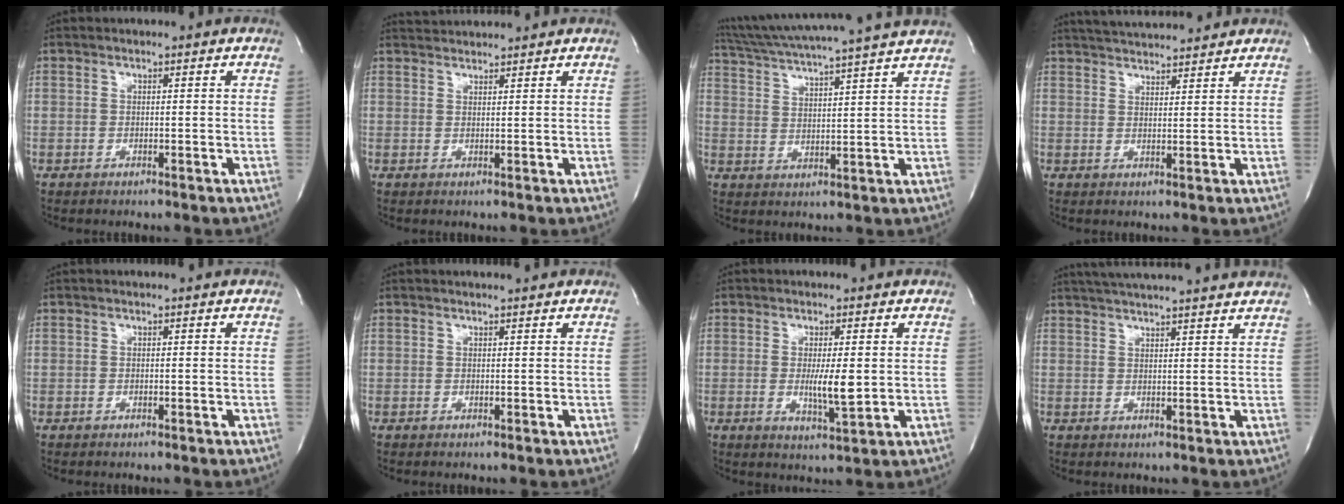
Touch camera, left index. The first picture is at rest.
{"total": 3.8, "force": [3.8, -0.1, 0.2], "torque": [-0.009, 0.026, 0.063]}
{"total": 17.9, "force": [16.0, -1.5, 7.9], "torque": [-0.148, -0.005, 0.233]}
{"total": 10.0, "force": [9.4, 1.1, 3.2], "torque": [-0.061, 0.021, 0.140]}
{"total": 0.0}
{"total": 1.2, "force": [1.2, -0.2, 0.2], "torque": [-0.006, 0.000, 0.018]}
{"total": 4.7, "force": [0.0, 0.6, 4.6], "torque": [-0.083, -0.014, 0.002]}
{"total": 15.7, "force": [14.4, 0.1, 6.3], "torque": [-0.112, 0.017, 0.193]}